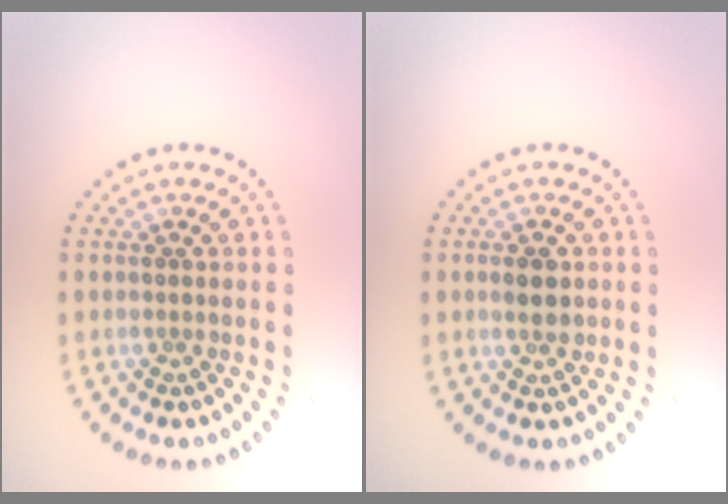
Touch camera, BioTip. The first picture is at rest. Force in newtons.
{"total": 1.8, "press": 1.8, "slide": 0.2}